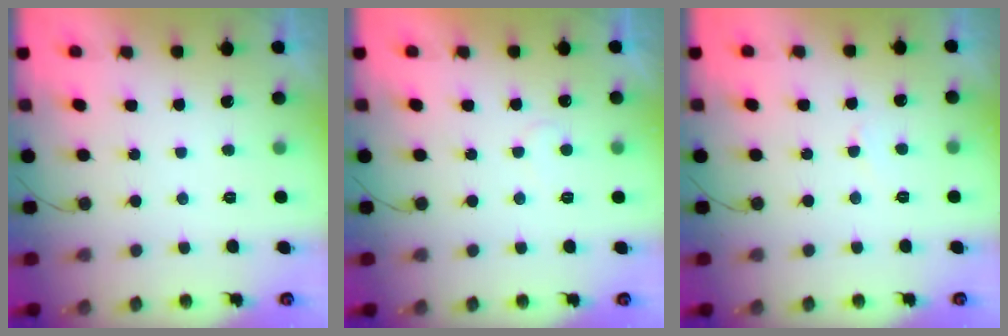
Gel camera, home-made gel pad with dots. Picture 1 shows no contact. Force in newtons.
{"total": 5.3, "press": 5.3, "slide": 0.3}
{"total": 3.0, "press": 3.0, "slide": 0.4}